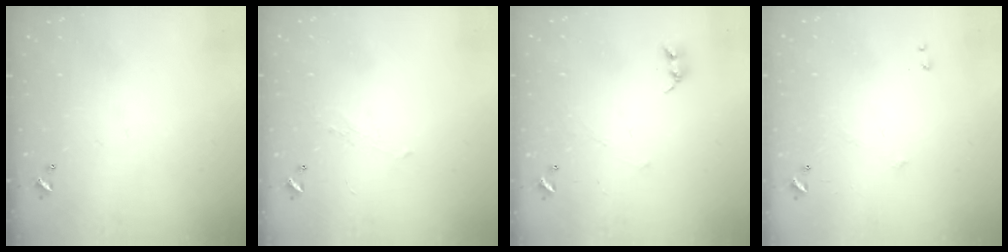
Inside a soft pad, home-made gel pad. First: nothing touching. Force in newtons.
{"total": 1.3, "press": 1.1, "slide": 0.7}
{"total": 2.7, "press": 2.7, "slide": 0.3}
{"total": 6.0, "press": 5.9, "slide": 0.8}